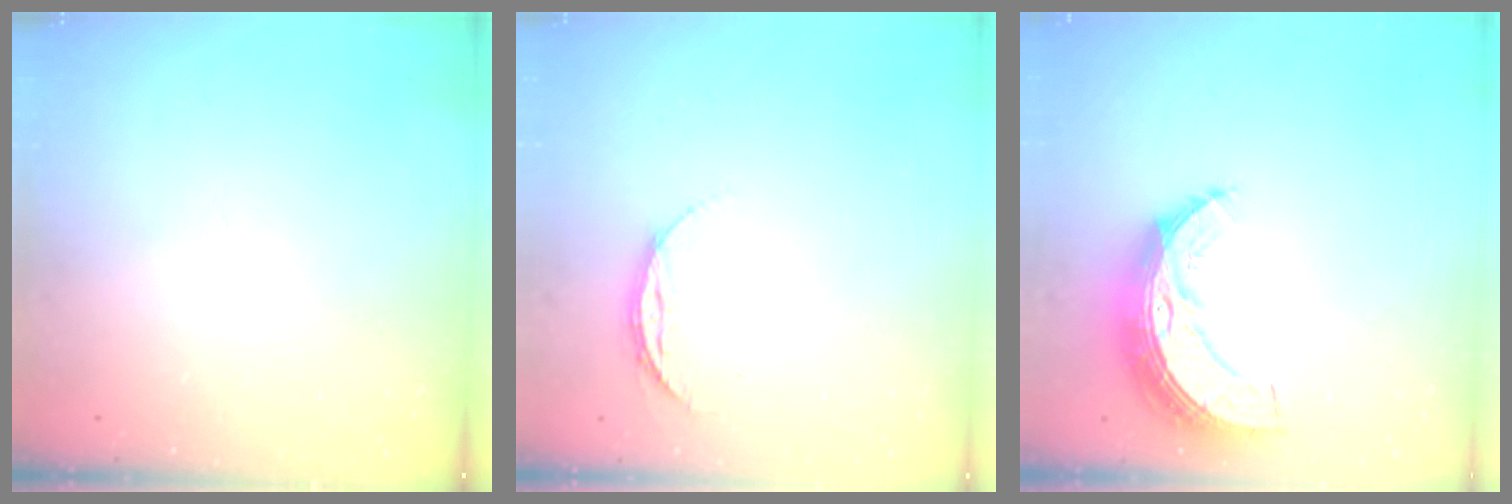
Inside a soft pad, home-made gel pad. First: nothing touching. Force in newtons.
{"total": 7.3, "press": 7.3, "slide": 0.6}
{"total": 11.5, "press": 11.5, "slide": 0.9}